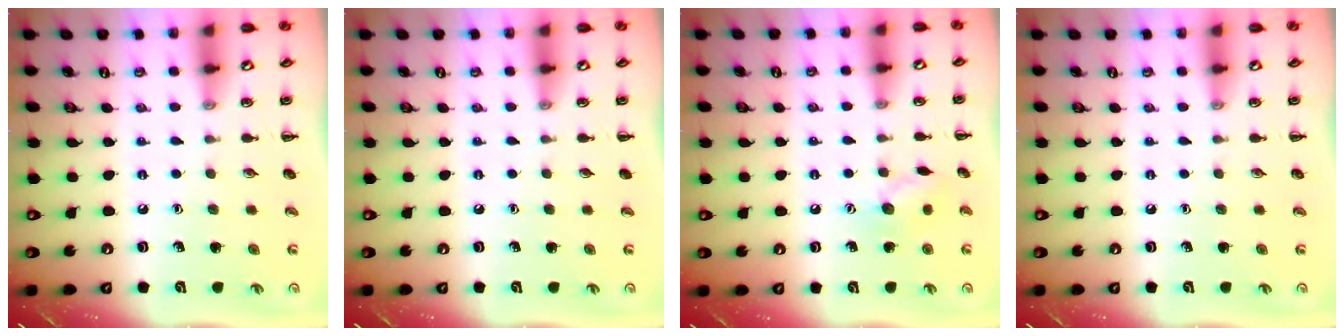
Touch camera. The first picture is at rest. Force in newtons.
{"total": 0.0}
{"total": 7.9, "press": 7.8, "slide": 1.0}
{"total": 0.0}